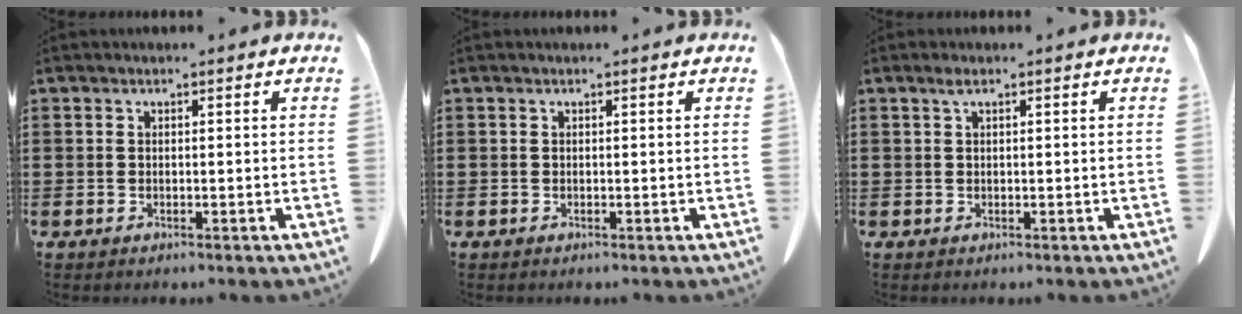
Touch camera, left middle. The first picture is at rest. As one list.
[{"total": 0.0}, {"total": 1.0, "force": [0.4, 0.4, 0.8], "torque": [-0.018, 0.002, 0.008]}]